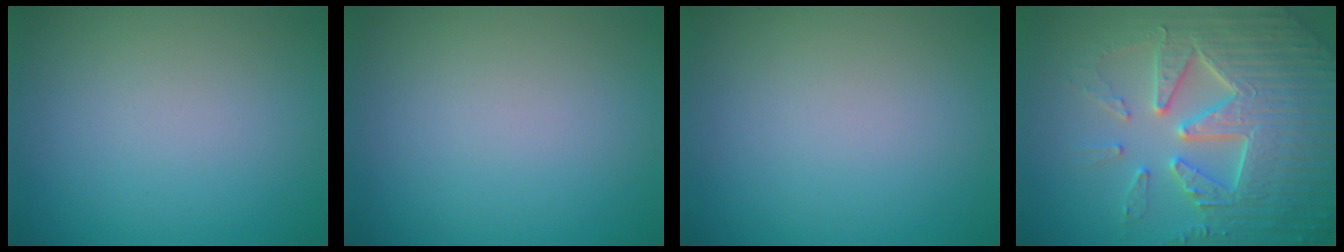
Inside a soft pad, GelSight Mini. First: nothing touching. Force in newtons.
{"total": 0.0}
{"total": 0.0}
{"total": 7.8, "press": 7.6, "slide": 1.5}